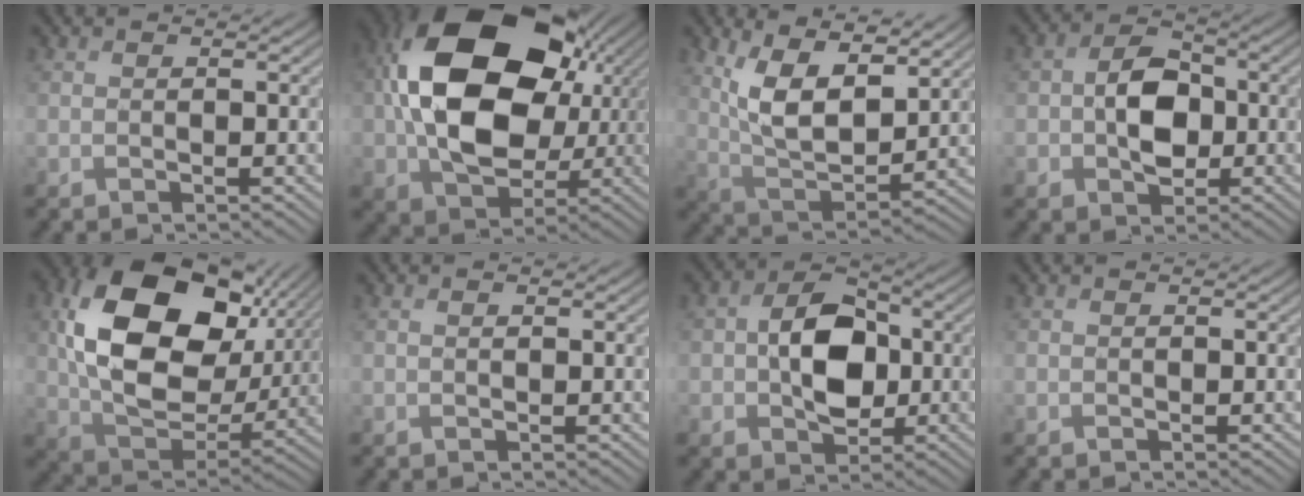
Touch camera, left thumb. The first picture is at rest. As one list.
[{"total": 18.8, "force": [2.7, 13.4, 12.9], "torque": [-0.243, -0.016, 0.064]}, {"total": 10.5, "force": [4.5, 4.7, 8.2], "torque": [-0.177, -0.009, 0.090]}, {"total": 6.4, "force": [-1.0, 4.8, 4.2], "torque": [-0.074, 0.001, -0.022]}, {"total": 18.2, "force": [4.6, 12.6, 12.3], "torque": [-0.265, -0.009, 0.100]}, {"total": 0.8, "force": [0.3, 0.3, 0.7], "torque": [-0.014, -0.003, 0.009]}, {"total": 8.2, "force": [-0.5, 6.1, 5.5], "torque": [-0.102, 0.002, -0.015]}, {"total": 0.0}]